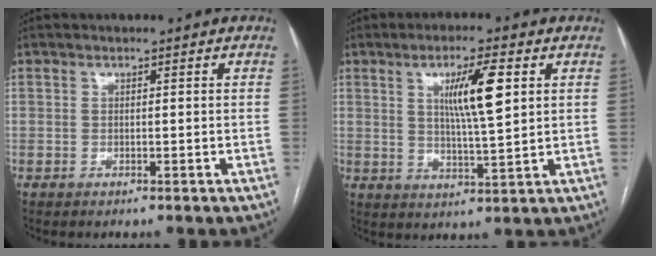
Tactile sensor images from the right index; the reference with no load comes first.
{"total": 8.4, "force": [2.7, 0.6, 8.0], "torque": [-0.141, -0.001, 0.048]}